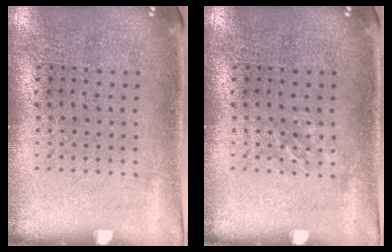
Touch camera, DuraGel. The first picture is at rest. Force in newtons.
{"total": 0.8, "press": 0.8, "slide": 0.1}